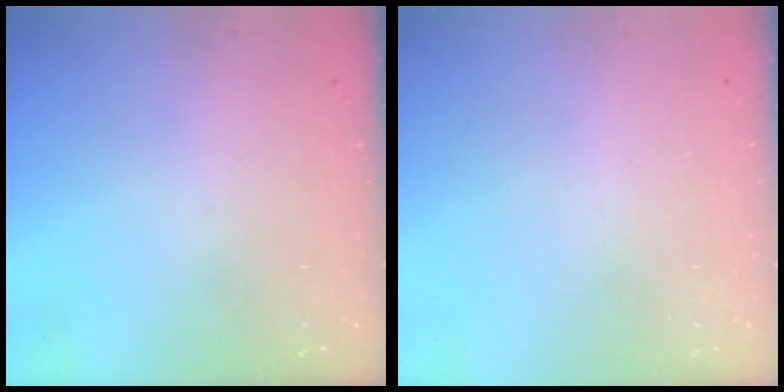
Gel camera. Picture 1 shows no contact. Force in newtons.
{"total": 0.0}